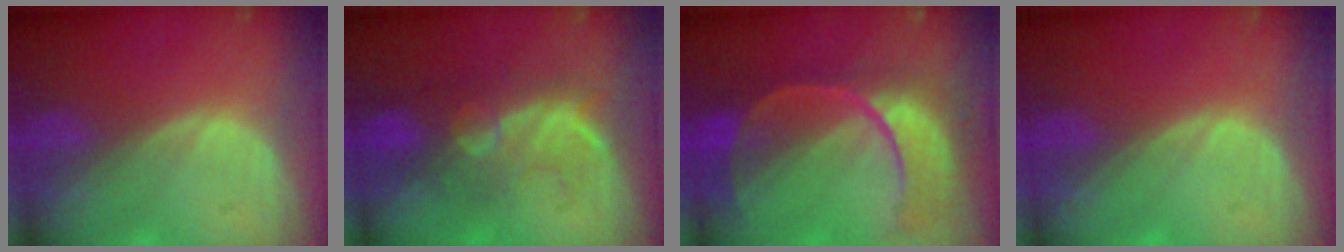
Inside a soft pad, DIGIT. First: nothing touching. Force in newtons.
{"total": 8.8, "press": 8.4, "slide": 2.7}
{"total": 10.9, "press": 9.2, "slide": 5.9}
{"total": 0.0}